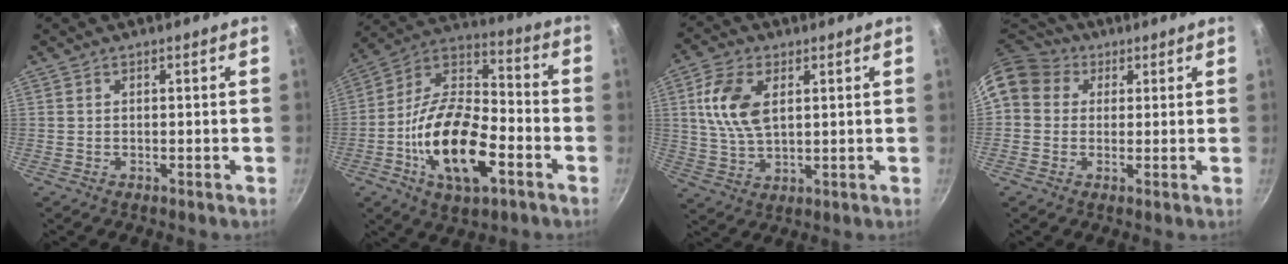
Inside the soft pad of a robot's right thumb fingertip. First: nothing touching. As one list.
[{"total": 20.8, "force": [-7.0, 10.1, 16.7], "torque": [-0.292, 0.040, -0.139]}, {"total": 10.1, "force": [2.7, 5.8, 7.9], "torque": [-0.150, -0.005, 0.052]}, {"total": 11.7, "force": [3.9, 9.8, 5.2], "torque": [-0.093, 0.022, 0.056]}]